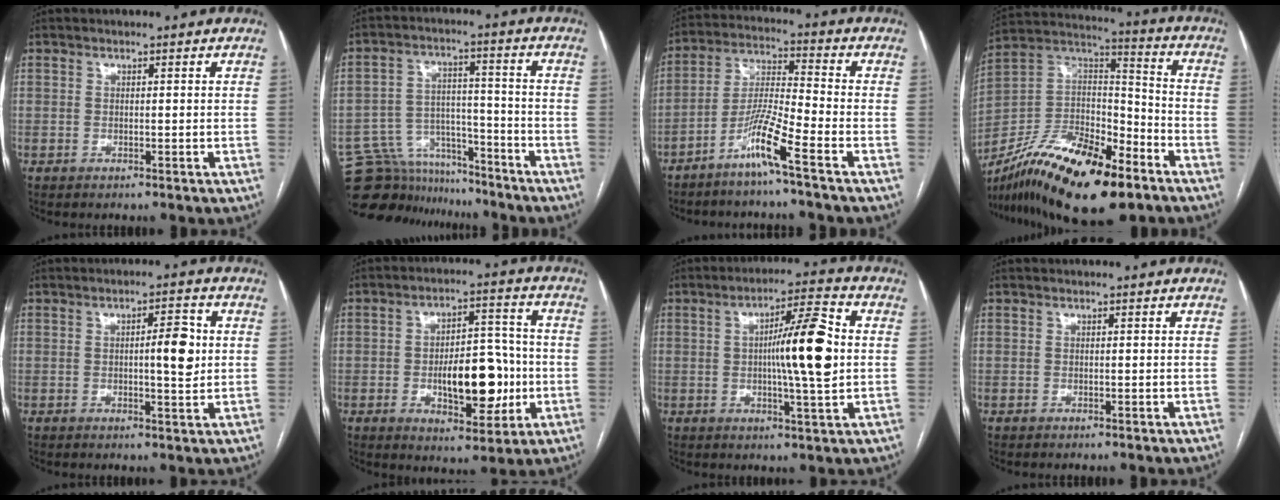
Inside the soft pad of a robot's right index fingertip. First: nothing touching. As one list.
[{"total": 11.9, "force": [-11.1, 4.4, 0.1], "torque": [-0.001, 0.046, -0.180]}, {"total": 7.9, "force": [-5.1, -0.8, 6.0], "torque": [-0.125, -0.007, -0.105]}, {"total": 22.7, "force": [-15.0, 7.2, 15.4], "torque": [-0.279, 0.005, -0.261]}, {"total": 5.4, "force": [0.4, 1.2, 5.2], "torque": [-0.075, 0.008, 0.005]}, {"total": 12.3, "force": [-2.2, 5.2, 11.0], "torque": [-0.164, 0.016, -0.025]}, {"total": 11.2, "force": [0.6, 1.2, 11.1], "torque": [-0.177, 0.011, 0.006]}, {"total": 0.0}]